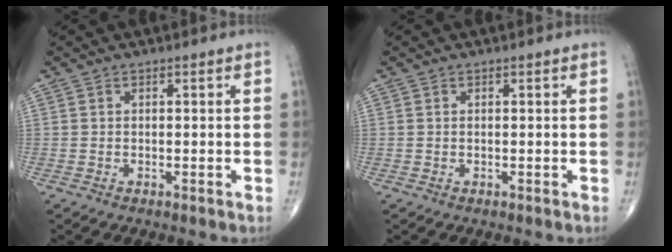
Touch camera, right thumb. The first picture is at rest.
{"total": 0.0}